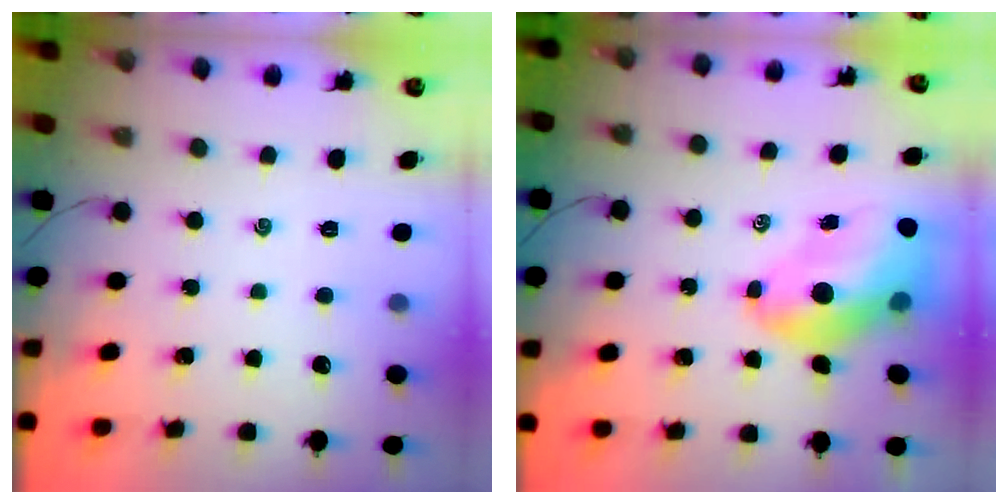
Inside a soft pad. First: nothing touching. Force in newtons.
{"total": 11.8, "press": 11.3, "slide": 3.4}